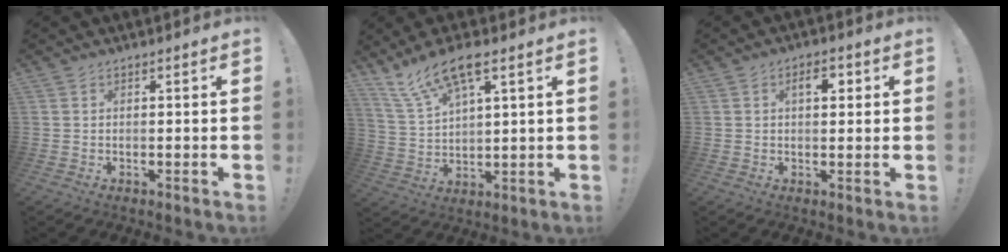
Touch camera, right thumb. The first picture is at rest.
{"total": 11.6, "force": [7.9, 3.4, 7.8], "torque": [-0.155, -0.031, 0.144]}
{"total": 4.6, "force": [1.4, 2.1, 3.8], "torque": [-0.046, -0.001, 0.017]}